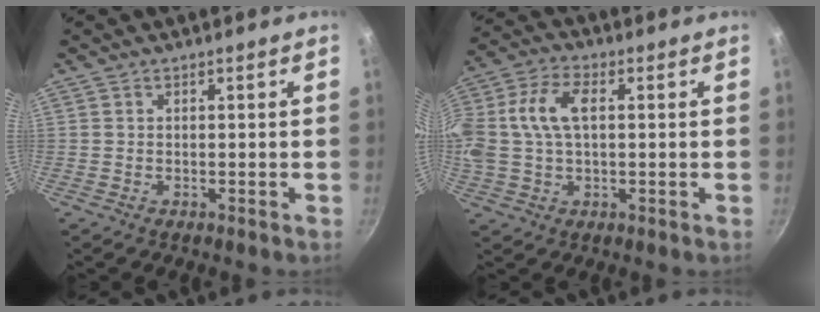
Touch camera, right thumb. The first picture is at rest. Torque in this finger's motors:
{"motor_torque": [2.51, 2.50, 1.36, -0.93, 0.44]}